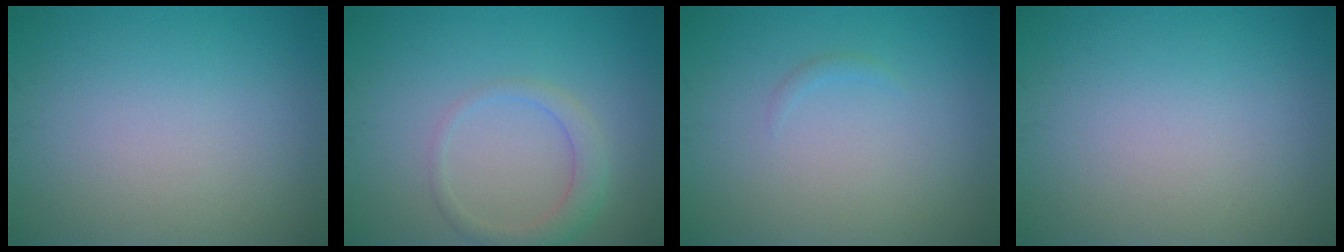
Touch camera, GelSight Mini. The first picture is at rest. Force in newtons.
{"total": 2.4, "press": 2.4, "slide": 0.2}
{"total": 0.5, "press": 0.5, "slide": 0.1}
{"total": 0.0}